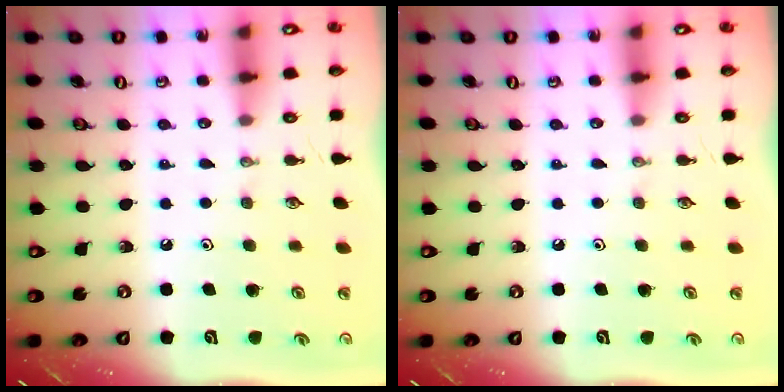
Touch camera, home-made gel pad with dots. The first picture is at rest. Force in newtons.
{"total": 0.0}